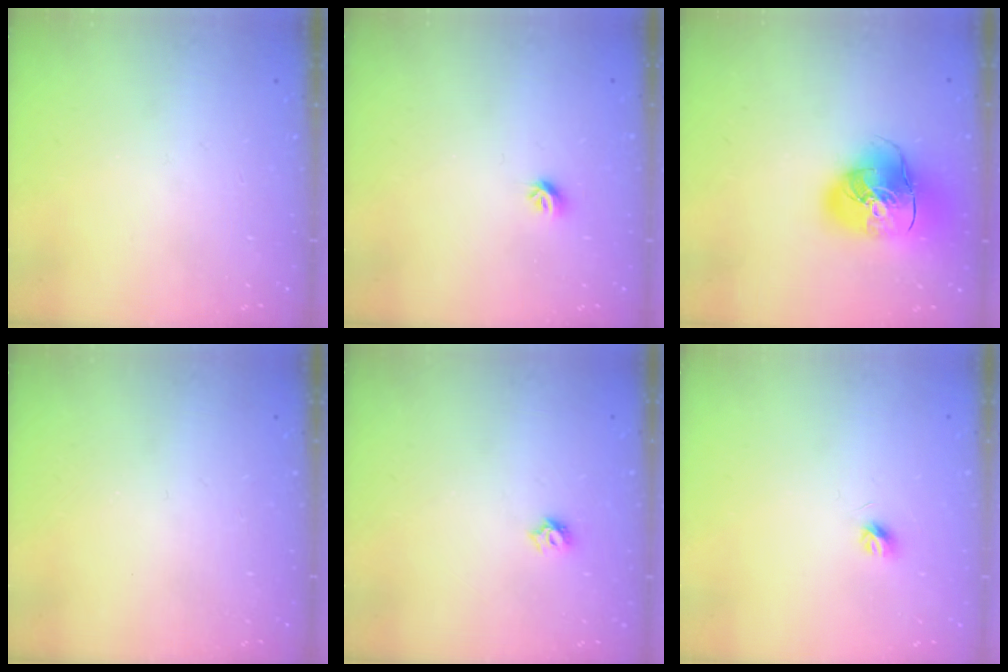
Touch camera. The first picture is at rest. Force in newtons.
{"total": 5.7, "press": 5.6, "slide": 0.8}
{"total": 18.6, "press": 18.3, "slide": 3.1}
{"total": 0.0}
{"total": 4.8, "press": 4.8, "slide": 0.6}
{"total": 4.1, "press": 4.0, "slide": 0.6}